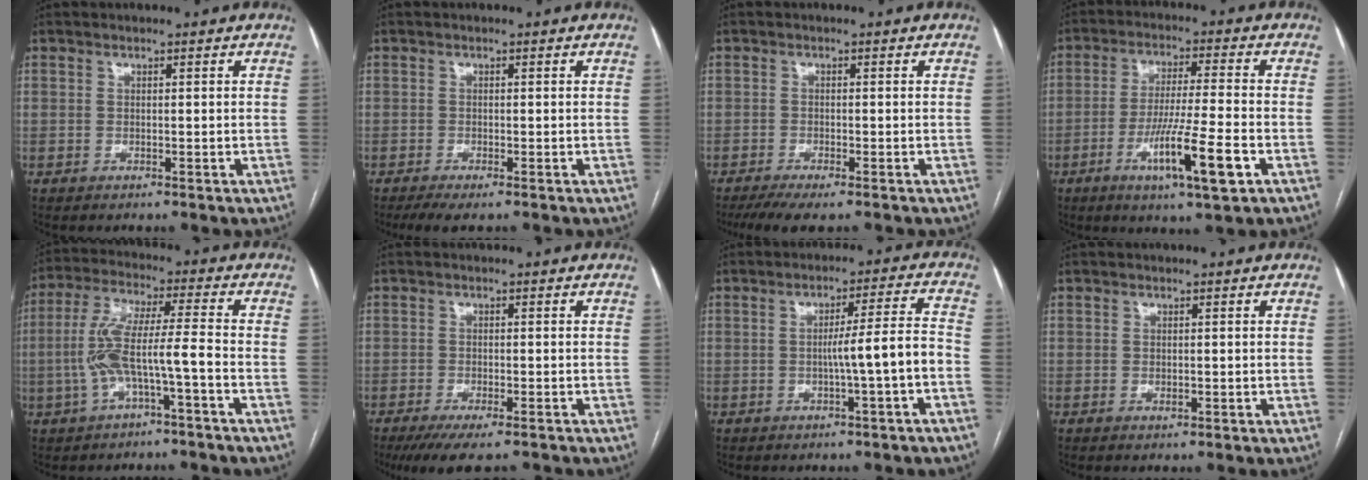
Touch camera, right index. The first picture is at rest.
{"total": 3.2, "force": [-2.4, 0.5, 2.1], "torque": [-0.037, -0.009, -0.039]}
{"total": 6.1, "force": [-4.9, 0.9, 3.5], "torque": [-0.054, -0.013, -0.080]}
{"total": 11.2, "force": [-4.6, 0.0, 10.2], "torque": [-0.181, -0.017, -0.079]}
{"total": 9.3, "force": [-2.9, 0.7, 8.8], "torque": [-0.186, 0.025, -0.054]}
{"total": 8.7, "force": [-7.1, 1.6, 4.7], "torque": [-0.067, -0.014, -0.111]}
{"total": 6.9, "force": [-2.0, -1.1, 6.5], "torque": [-0.096, 0.013, -0.028]}
{"total": 0.6, "force": [-0.2, 0.2, 0.5], "torque": [-0.010, -0.002, -0.001]}